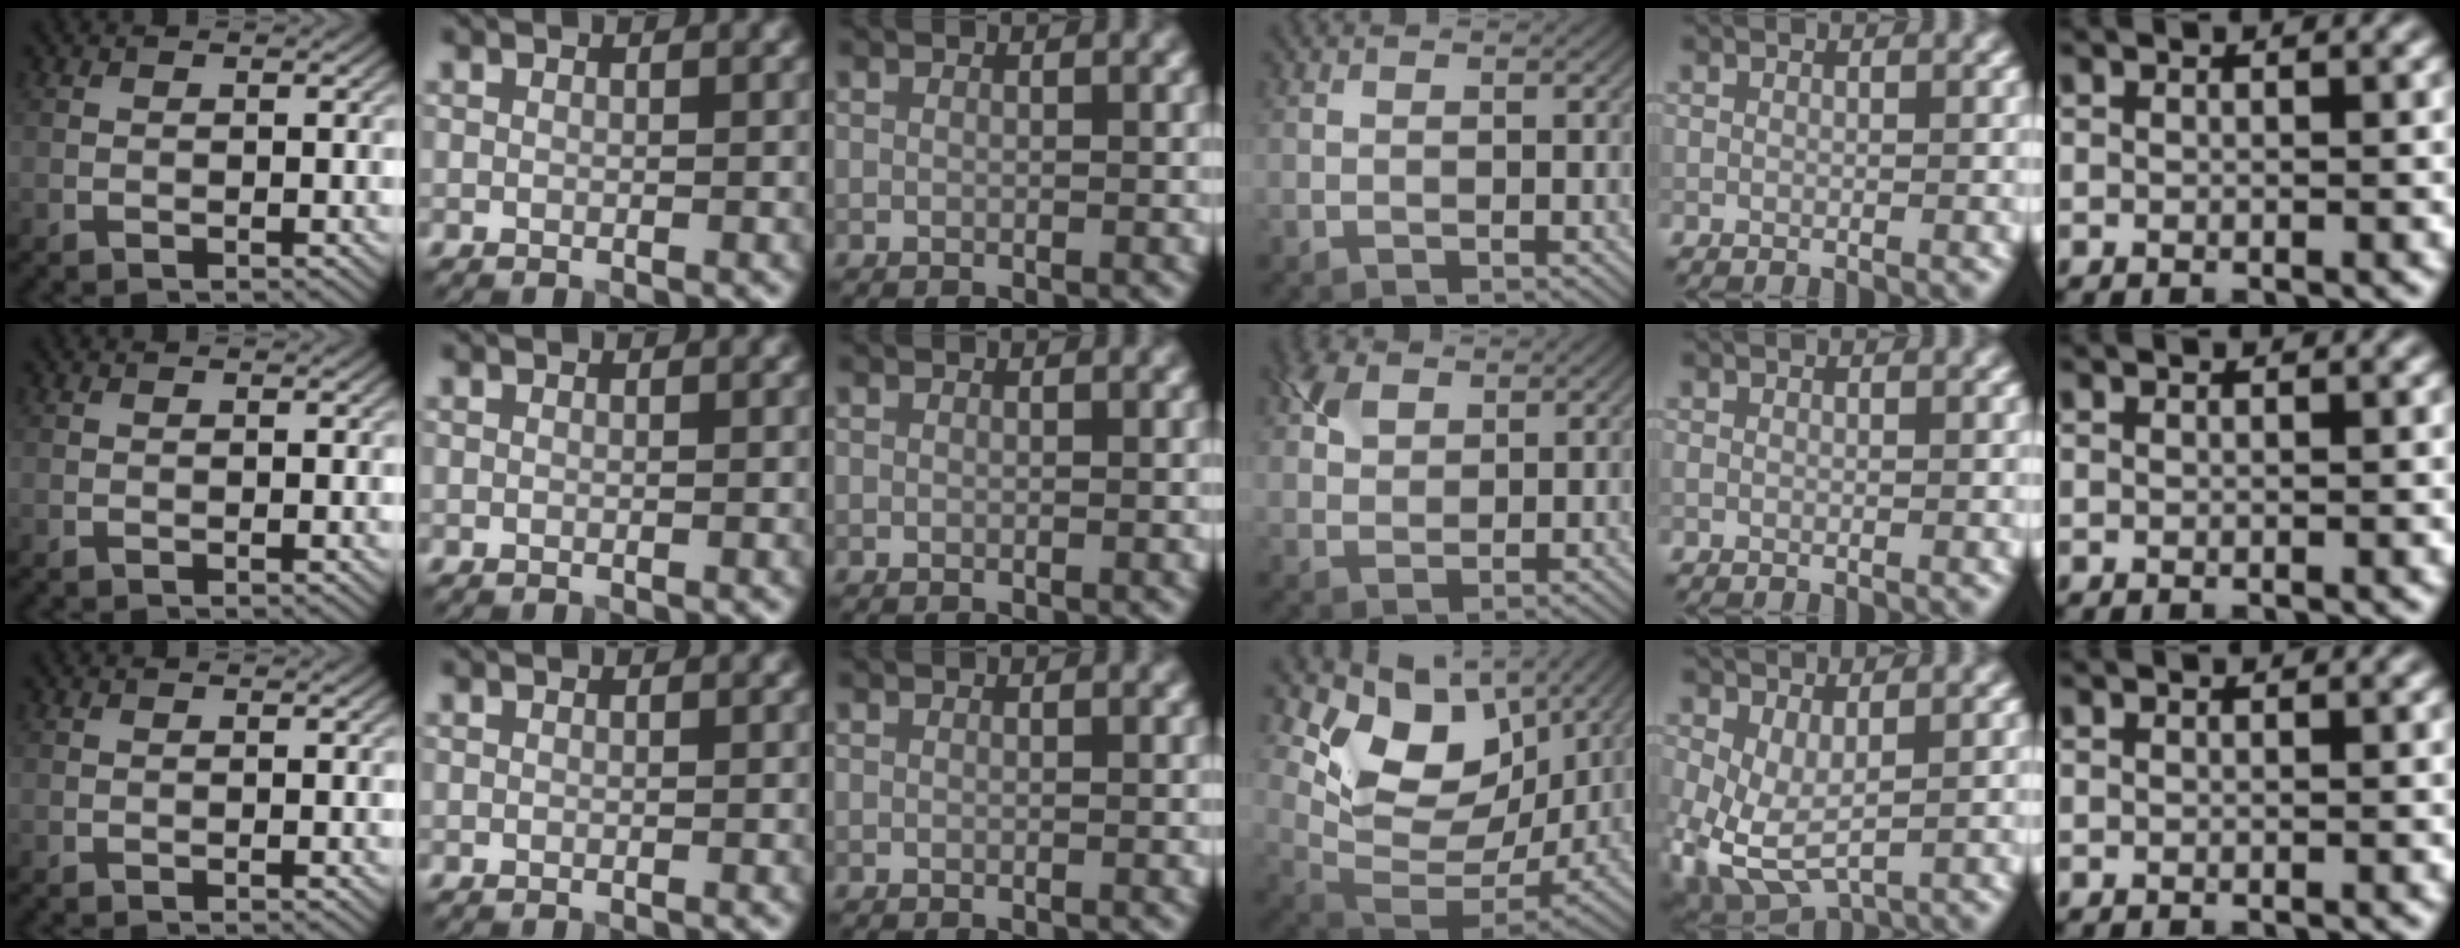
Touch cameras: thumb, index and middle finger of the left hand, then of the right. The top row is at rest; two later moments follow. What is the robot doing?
{"motion": "lift_and_place", "object": "coin"}